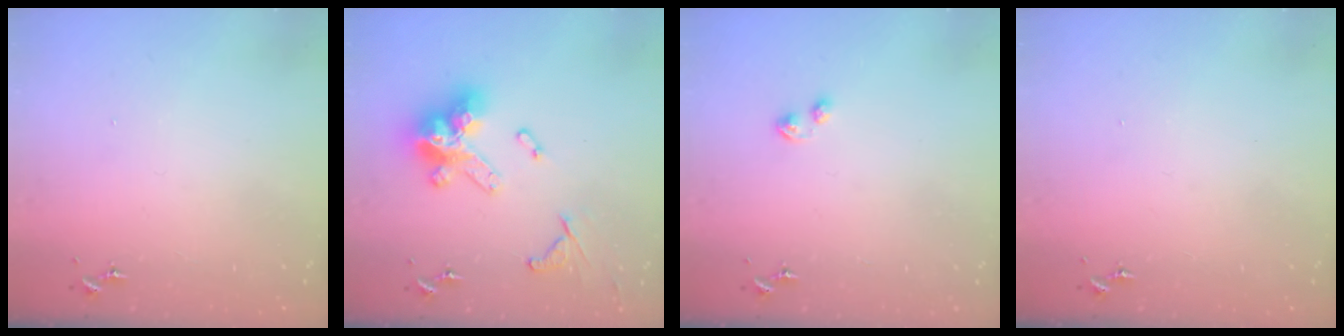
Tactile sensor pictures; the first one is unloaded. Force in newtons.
{"total": 18.5, "press": 18.4, "slide": 1.7}
{"total": 3.0, "press": 3.0, "slide": 0.5}
{"total": 0.0}